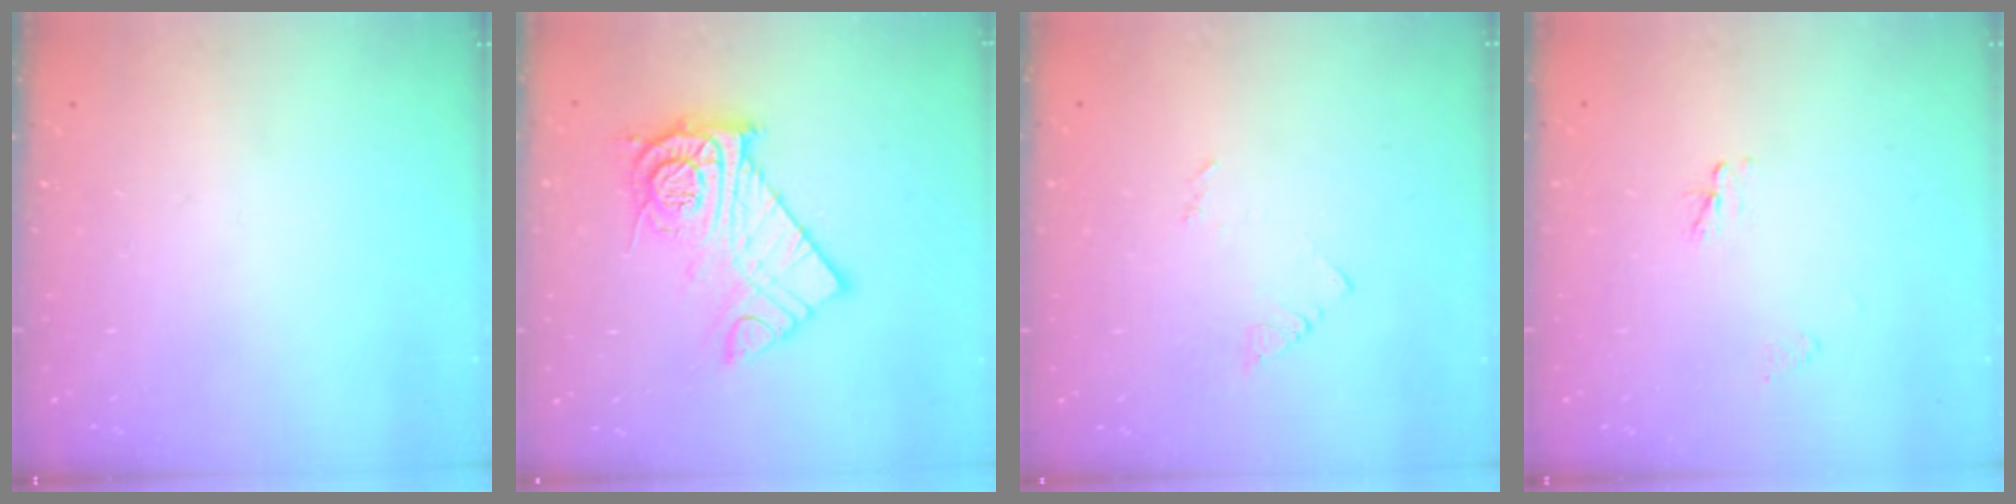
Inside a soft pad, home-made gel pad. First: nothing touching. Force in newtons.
{"total": 14.0, "press": 13.9, "slide": 1.4}
{"total": 3.7, "press": 3.7, "slide": 0.3}
{"total": 2.3, "press": 2.3, "slide": 0.3}